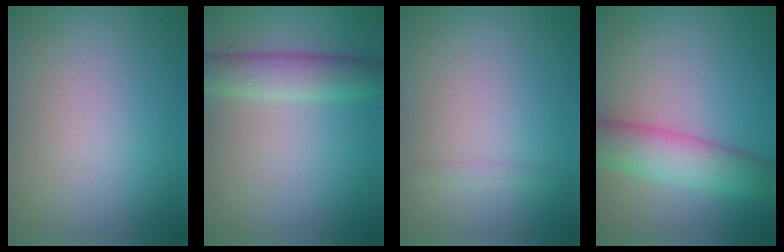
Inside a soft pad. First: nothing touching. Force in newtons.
{"total": 3.8, "press": 3.8, "slide": 0.1}
{"total": 0.6, "press": 0.6, "slide": 0.0}
{"total": 5.5, "press": 5.5, "slide": 0.1}